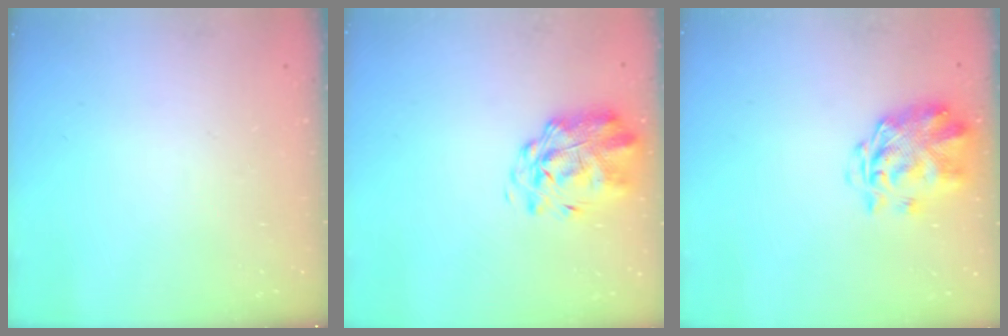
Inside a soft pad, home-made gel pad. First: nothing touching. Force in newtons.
{"total": 2.6, "press": 2.2, "slide": 1.3}
{"total": 3.3, "press": 2.9, "slide": 1.6}